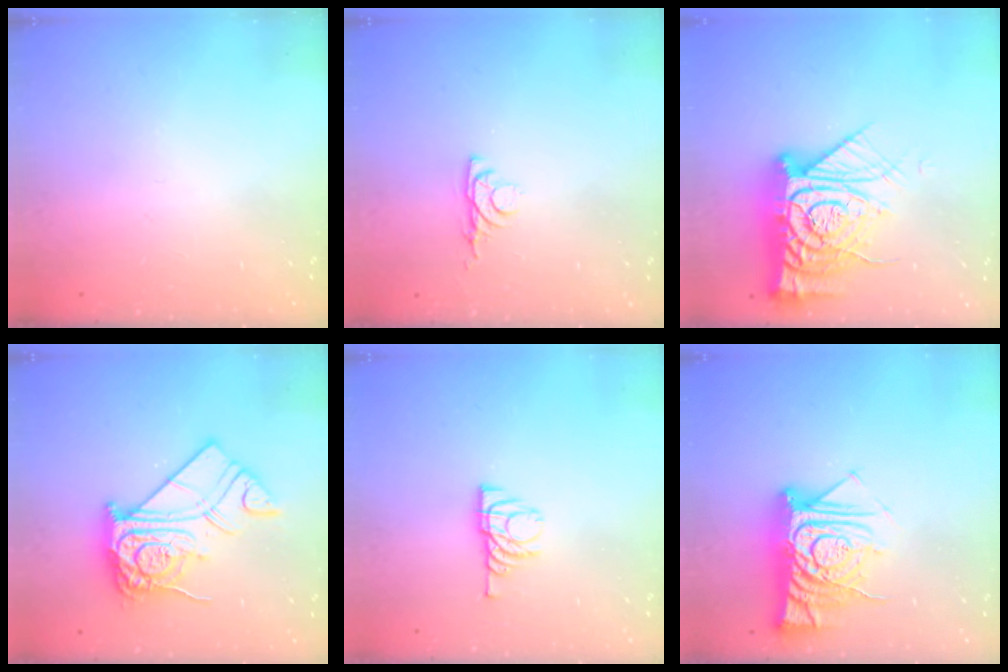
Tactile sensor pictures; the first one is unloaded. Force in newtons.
{"total": 3.4, "press": 3.3, "slide": 0.6}
{"total": 22.0, "press": 21.9, "slide": 2.2}
{"total": 16.2, "press": 16.1, "slide": 1.3}
{"total": 6.1, "press": 6.1, "slide": 0.8}
{"total": 12.6, "press": 12.6, "slide": 1.1}